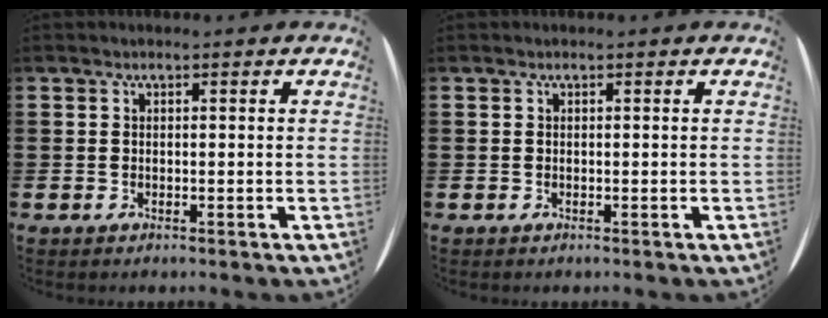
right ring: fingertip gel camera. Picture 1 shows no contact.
{"total": 0.0}